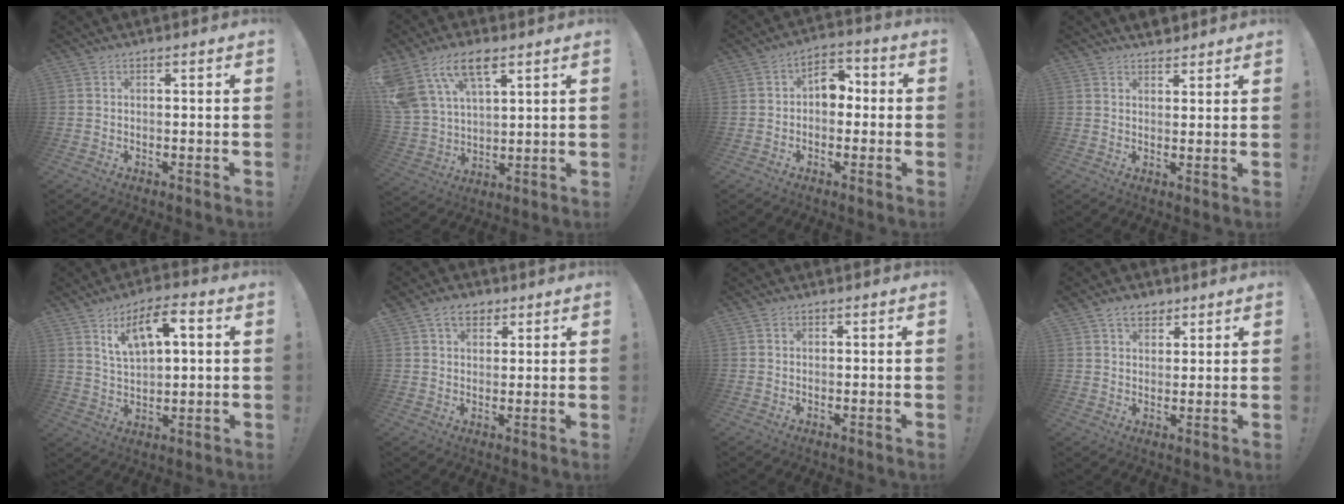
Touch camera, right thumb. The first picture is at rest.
{"total": 14.0, "force": [8.4, 7.4, 8.5], "torque": [-0.166, -0.036, 0.158]}
{"total": 7.4, "force": [-0.6, 5.7, 4.7], "torque": [-0.063, 0.020, -0.008]}
{"total": 3.2, "force": [2.9, 1.2, 0.5], "torque": [0.003, -0.022, 0.053]}
{"total": 10.9, "force": [4.7, 5.0, 8.5], "torque": [-0.139, -0.006, 0.083]}
{"total": 6.8, "force": [3.7, 4.7, 3.2], "torque": [-0.044, -0.006, 0.068]}
{"total": 0.7, "force": [0.3, 0.6, 0.0], "torque": [0.006, -0.001, 0.005]}
{"total": 6.0, "force": [3.8, 4.1, 2.3], "torque": [-0.029, -0.011, 0.068]}